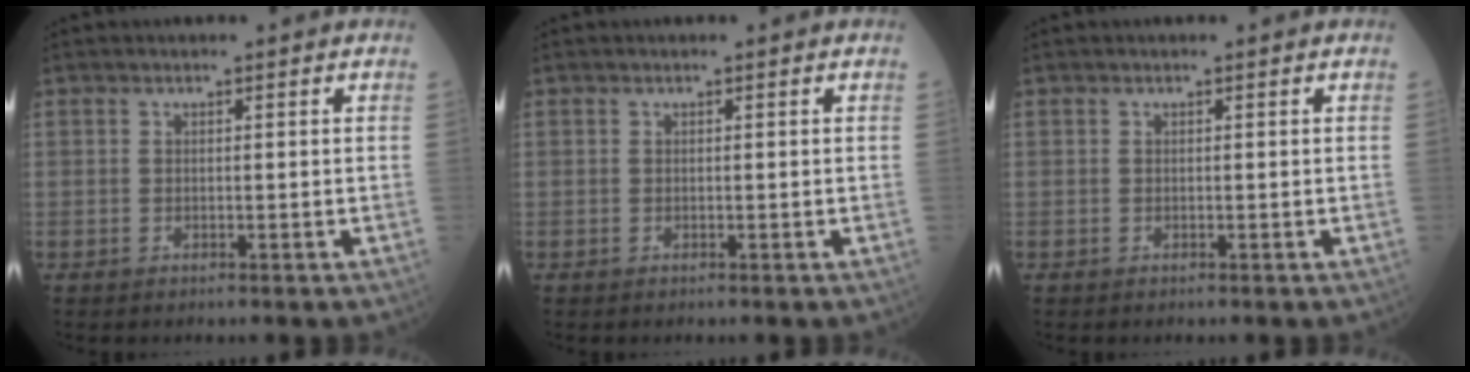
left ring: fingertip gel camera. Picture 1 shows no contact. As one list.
[{"total": 0.0}, {"total": 0.0}]